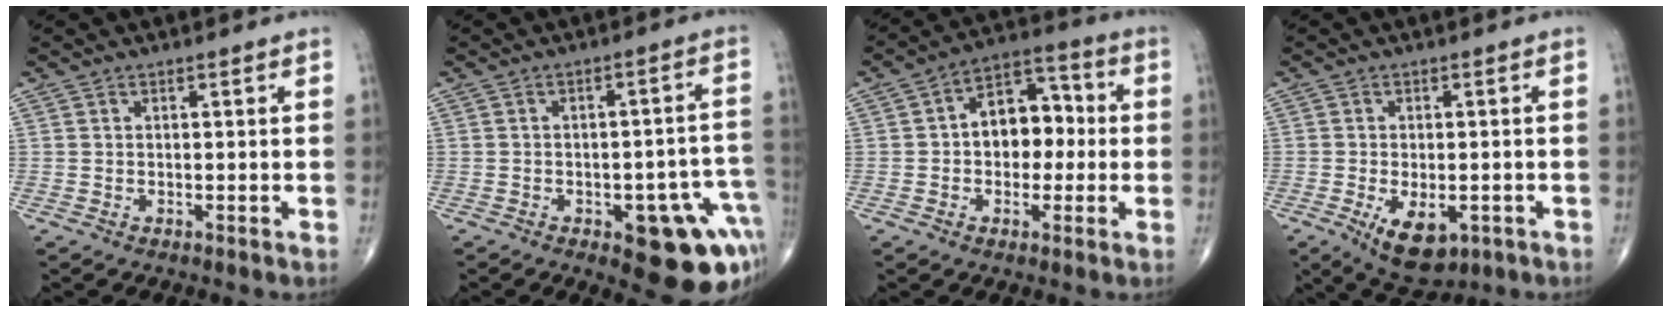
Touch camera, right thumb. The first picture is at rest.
{"total": 15.4, "force": [-6.2, 6.2, 12.7], "torque": [-0.090, 0.042, -0.059]}
{"total": 11.2, "force": [0.1, 7.8, 8.1], "torque": [-0.082, 0.036, -0.007]}
{"total": 8.6, "force": [-3.4, 4.5, 6.5], "torque": [-0.095, -0.004, -0.043]}